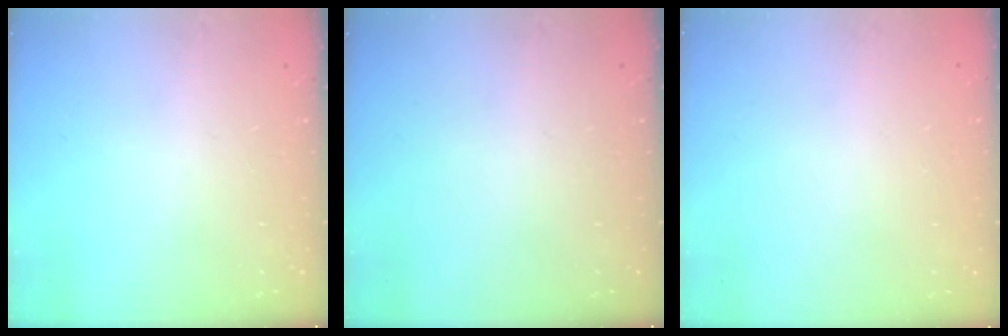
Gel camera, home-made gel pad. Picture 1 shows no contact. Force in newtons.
{"total": 0.0}
{"total": 0.0}